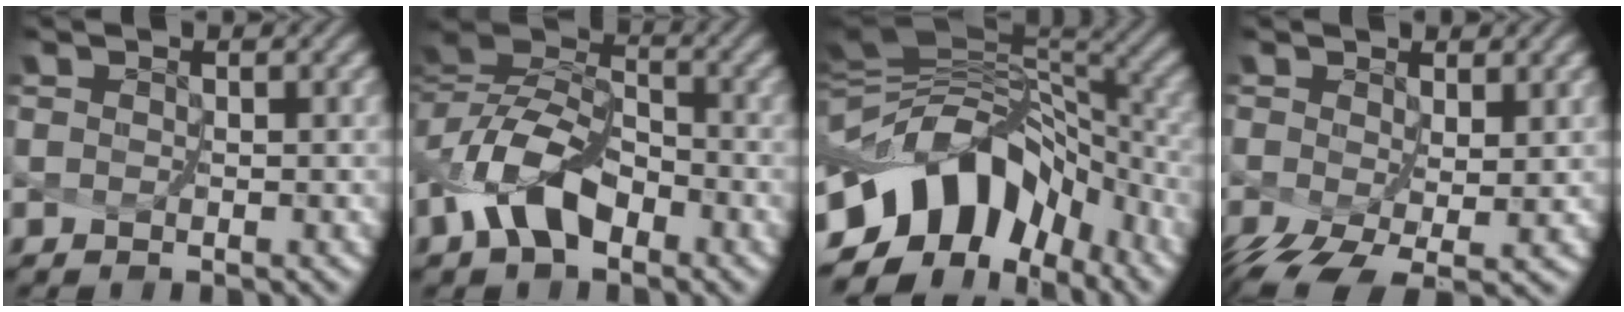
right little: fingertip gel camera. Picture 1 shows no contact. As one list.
[{"total": 6.6, "force": [-3.1, 3.8, 4.4], "torque": [-0.092, 0.008, -0.066]}, {"total": 11.1, "force": [-5.0, 7.3, 6.7], "torque": [-0.115, 0.020, -0.090]}, {"total": 7.1, "force": [-2.8, 3.4, 5.5], "torque": [-0.136, -0.022, -0.043]}]